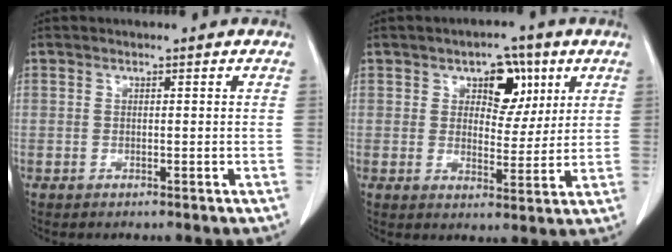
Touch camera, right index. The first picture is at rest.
{"total": 7.0, "force": [3.2, 4.2, 4.6], "torque": [-0.060, 0.011, 0.048]}